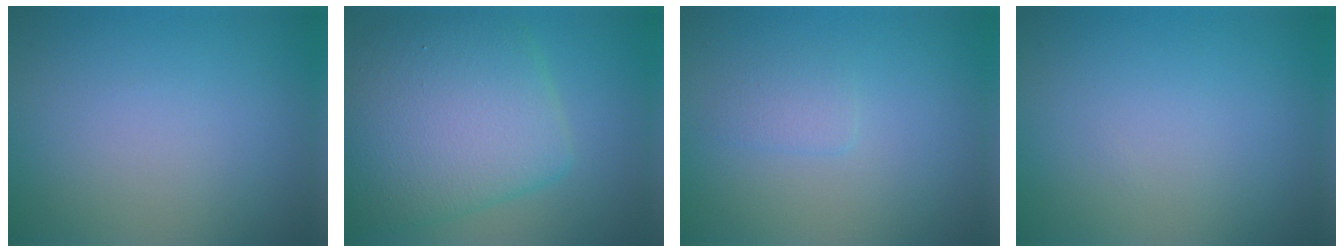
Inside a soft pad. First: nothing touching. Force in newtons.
{"total": 8.7, "press": 8.7, "slide": 0.4}
{"total": 1.2, "press": 1.2, "slide": 0.1}
{"total": 0.0}